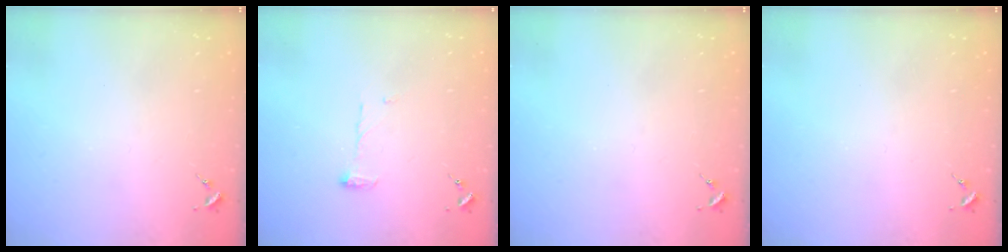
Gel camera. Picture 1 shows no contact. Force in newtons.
{"total": 6.3, "press": 6.3, "slide": 0.6}
{"total": 0.0}
{"total": 0.0}